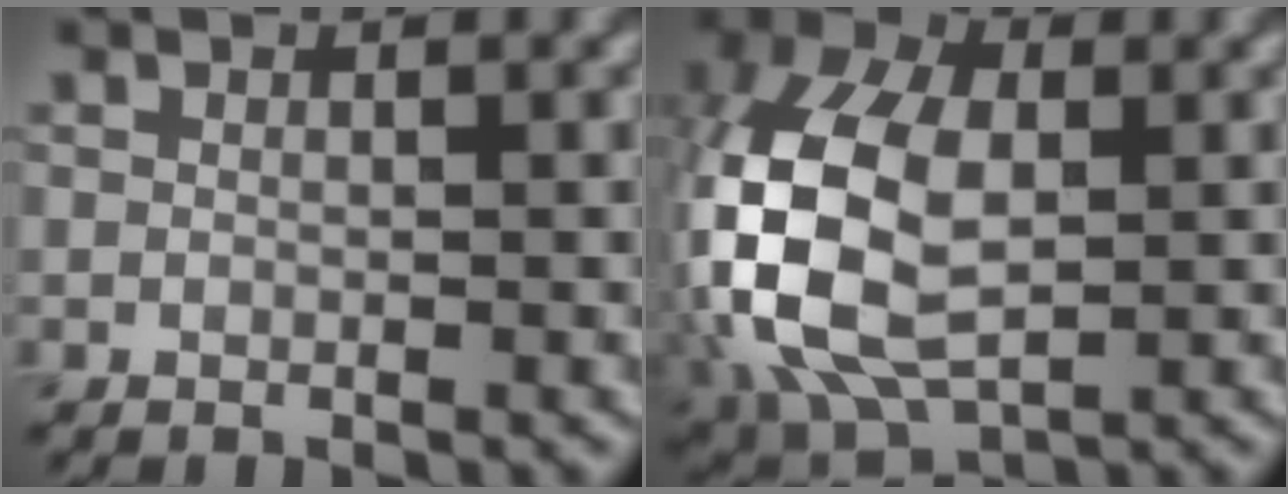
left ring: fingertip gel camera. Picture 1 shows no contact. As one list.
[{"total": 13.7, "force": [-1.0, 8.3, 10.9], "torque": [-0.258, 0.004, -0.028]}]